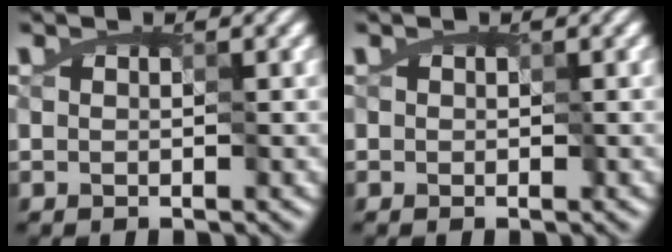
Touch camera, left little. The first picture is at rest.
{"total": 0.0}